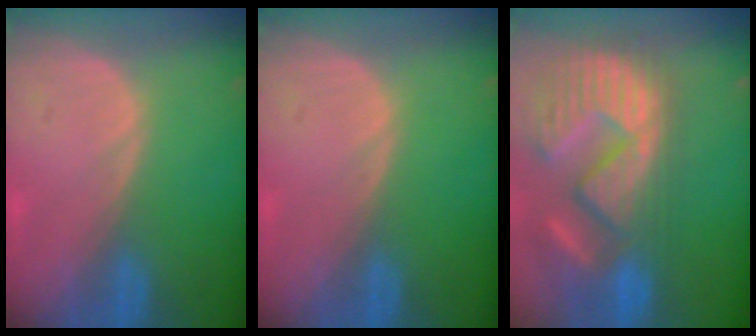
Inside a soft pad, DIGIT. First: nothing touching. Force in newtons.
{"total": 0.0}
{"total": 14.9, "press": 12.3, "slide": 8.5}